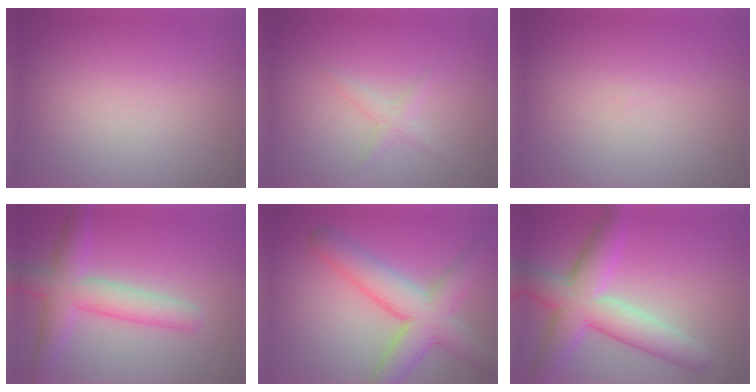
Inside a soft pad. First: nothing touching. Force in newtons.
{"total": 1.3, "press": 1.3, "slide": 0.1}
{"total": 0.0}
{"total": 5.4, "press": 5.4, "slide": 0.2}
{"total": 7.2, "press": 7.2, "slide": 0.3}
{"total": 7.4, "press": 7.3, "slide": 0.2}